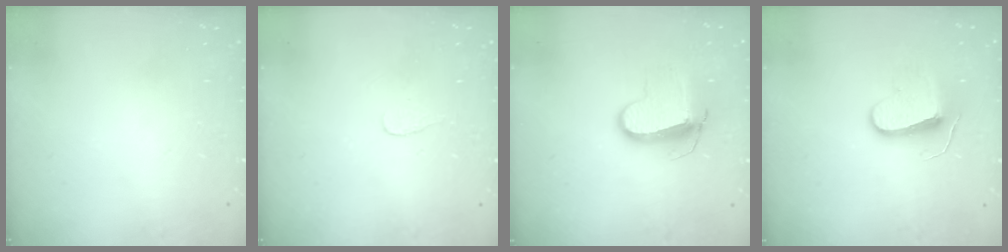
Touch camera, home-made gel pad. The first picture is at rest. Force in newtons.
{"total": 3.0, "press": 3.0, "slide": 0.2}
{"total": 10.3, "press": 10.3, "slide": 0.5}
{"total": 9.1, "press": 9.1, "slide": 0.7}